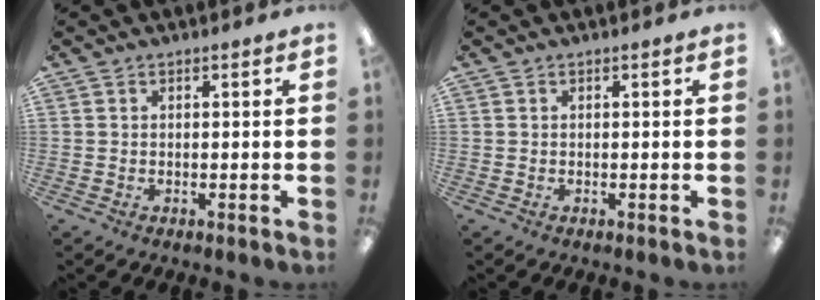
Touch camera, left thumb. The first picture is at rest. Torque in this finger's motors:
{"motor_torque": [0.01, 0.00, 0.00, 0.00, 0.00]}